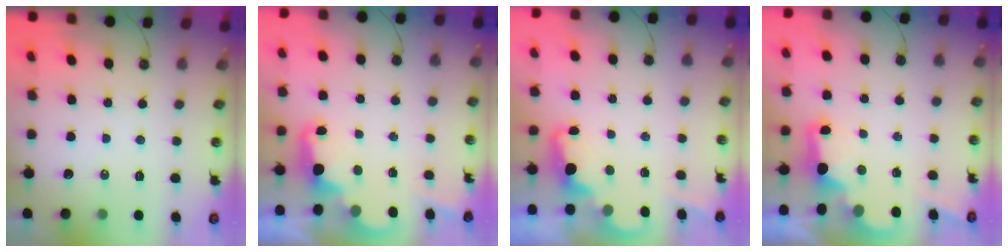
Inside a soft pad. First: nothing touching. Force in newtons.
{"total": 2.5, "press": 2.5, "slide": 0.6}
{"total": 2.4, "press": 2.4, "slide": 0.5}
{"total": 3.0, "press": 2.9, "slide": 0.6}